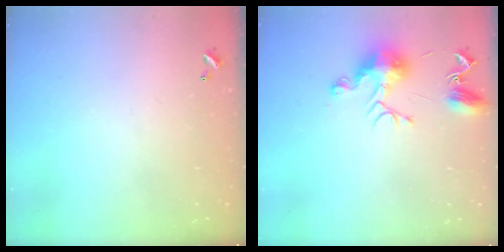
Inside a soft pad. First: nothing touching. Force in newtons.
{"total": 9.5, "press": 9.5, "slide": 0.2}